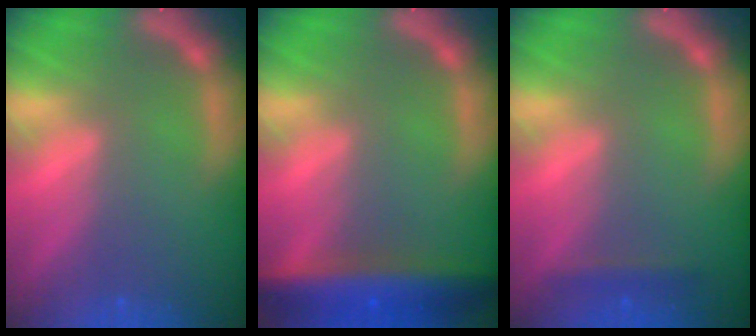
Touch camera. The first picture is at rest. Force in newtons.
{"total": 7.4}
{"total": 1.4}